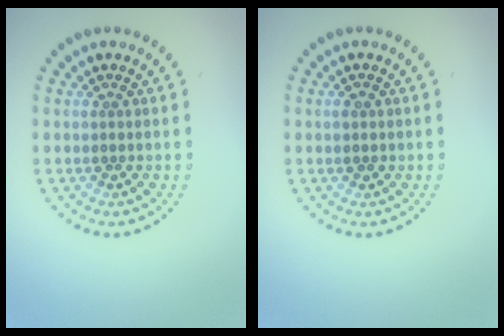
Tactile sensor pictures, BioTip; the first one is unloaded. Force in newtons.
{"total": 1.0, "press": 1.0, "slide": 0.3}